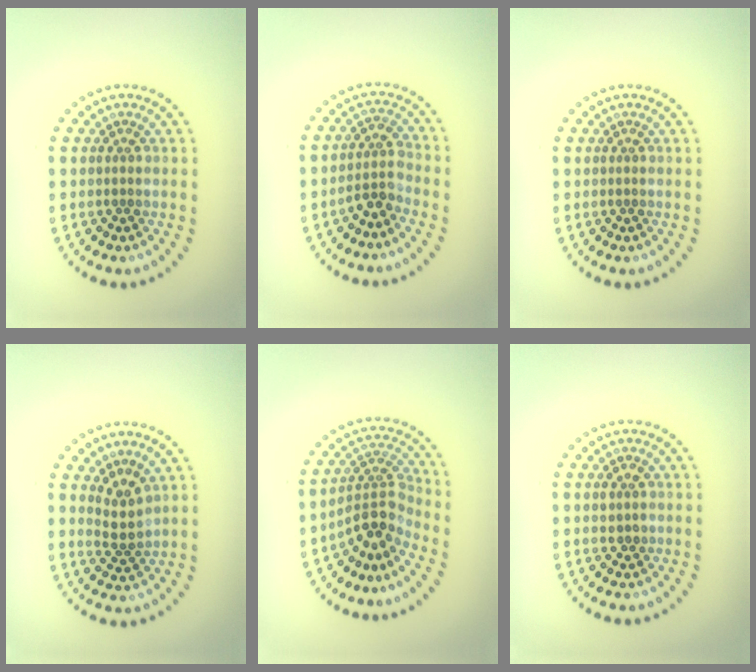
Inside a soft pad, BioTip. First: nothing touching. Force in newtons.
{"total": 2.4, "press": 1.9, "slide": 1.5}
{"total": 0.0}
{"total": 2.4, "press": 1.8, "slide": 1.5}
{"total": 3.8, "press": 2.6, "slide": 2.7}
{"total": 1.5, "press": 1.5, "slide": 0.1}